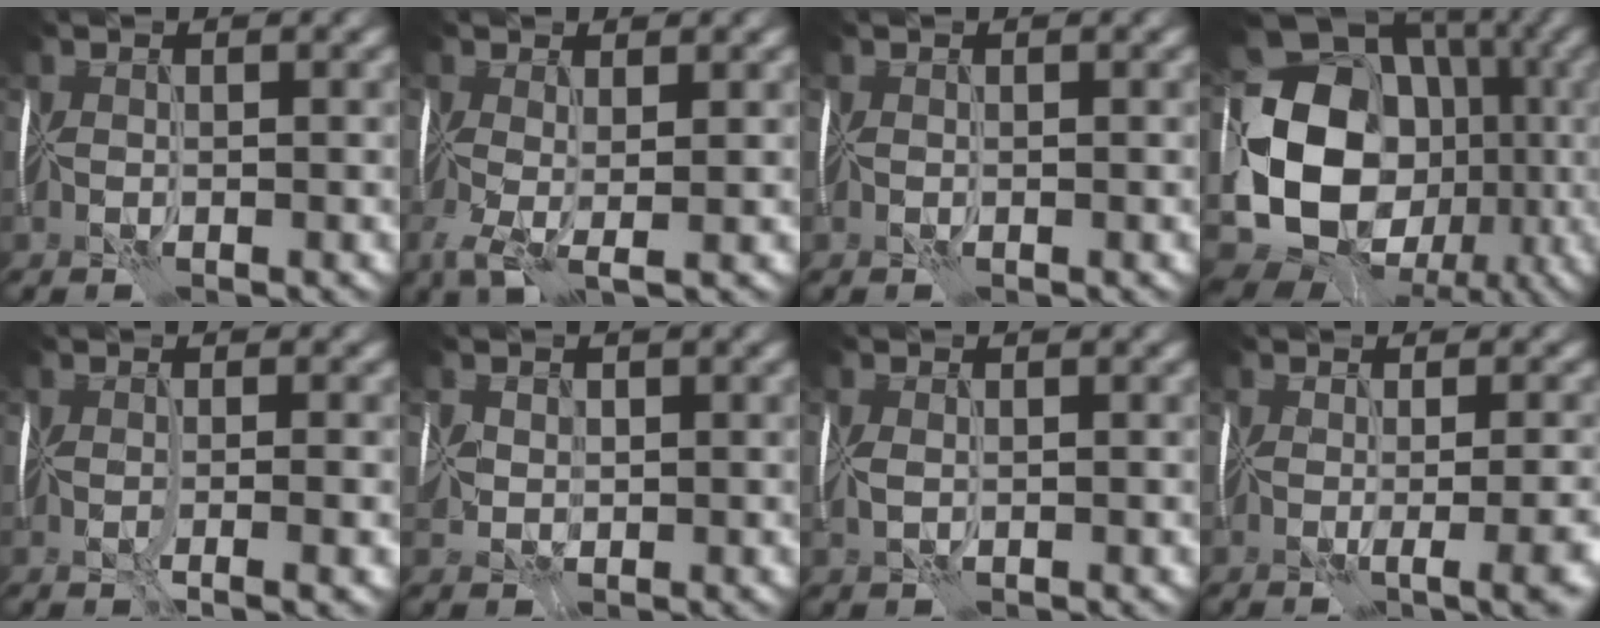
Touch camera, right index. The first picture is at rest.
{"total": 3.8, "force": [-0.8, 1.3, 3.5], "torque": [-0.071, -0.012, -0.014]}
{"total": 0.0}
{"total": 18.1, "force": [-2.7, 14.6, 10.3], "torque": [-0.185, -0.025, -0.036]}
{"total": 3.4, "force": [-1.1, 0.8, 3.2], "torque": [-0.052, -0.010, -0.016]}
{"total": 2.6, "force": [0.1, 2.1, 1.5], "torque": [-0.031, 0.000, 0.001]}
{"total": 1.1, "force": [-0.1, 0.7, 0.9], "torque": [-0.026, -0.001, 0.001]}
{"total": 6.4, "force": [-1.6, 2.2, 5.7], "torque": [-0.051, -0.011, -0.012]}